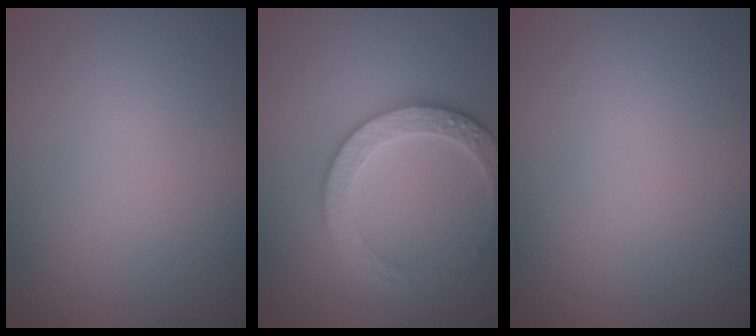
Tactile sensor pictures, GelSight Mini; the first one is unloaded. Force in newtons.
{"total": 3.7, "press": 3.7, "slide": 0.7}
{"total": 0.0}